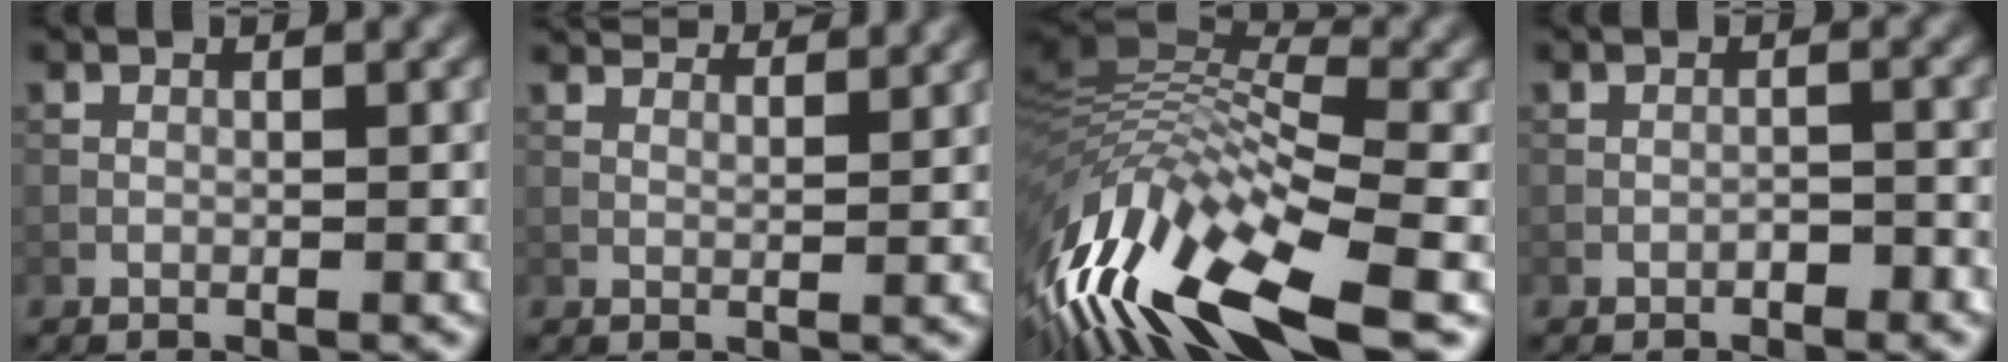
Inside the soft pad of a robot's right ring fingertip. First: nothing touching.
{"total": 4.3, "force": [3.8, 0.8, 1.9], "torque": [-0.026, 0.001, 0.042]}
{"total": 14.6, "force": [-5.2, 5.2, 12.6], "torque": [-0.253, 0.013, -0.088]}
{"total": 1.1, "force": [-0.7, 0.4, 0.7], "torque": [-0.016, 0.003, -0.012]}